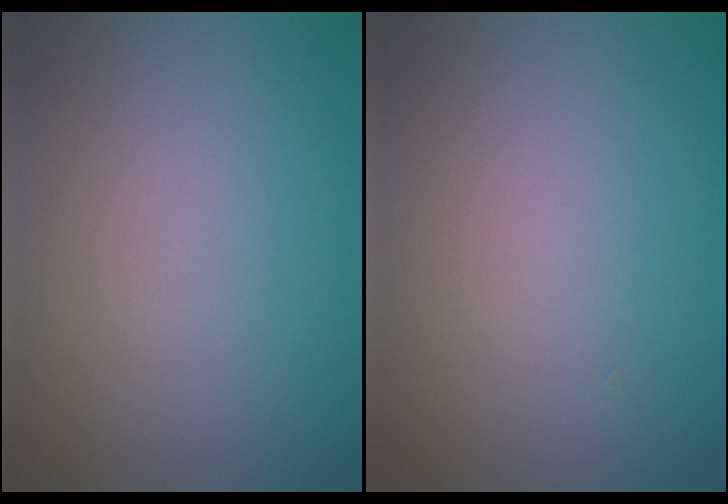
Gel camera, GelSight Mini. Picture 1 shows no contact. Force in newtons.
{"total": 0.0}